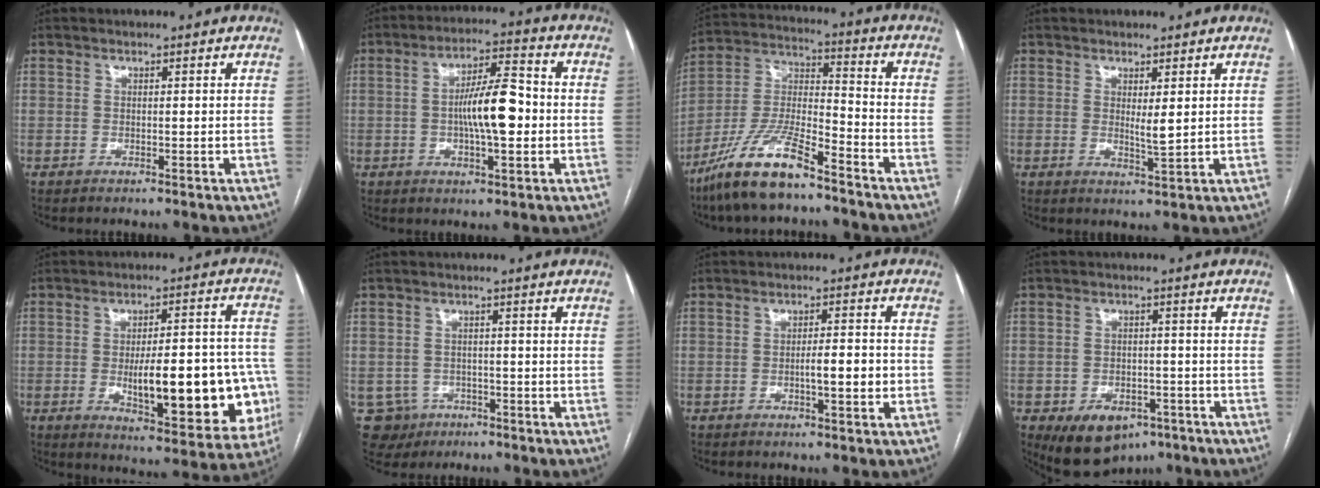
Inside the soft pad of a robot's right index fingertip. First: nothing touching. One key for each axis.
{"total": 10.0, "fx": -0.7, "fy": 2.4, "fz": 9.7, "tx": -0.170, "ty": 0.016, "tz": -0.014}
{"total": 13.7, "fx": -10.0, "fy": 2.3, "fz": 9.1, "tx": -0.193, "ty": -0.009, "tz": -0.190}
{"total": 2.4, "fx": 0.7, "fy": 0.2, "fz": 2.3, "tx": -0.043, "ty": -0.010, "tz": 0.016}
{"total": 20.2, "fx": -4.1, "fy": 5.9, "fz": 18.9, "tx": -0.192, "ty": 0.027, "tz": -0.032}
{"total": 5.5, "fx": -2.3, "fy": 5.0, "fz": 0.3, "tx": -0.004, "ty": 0.009, "tz": -0.031}
{"total": 4.6, "fx": -1.0, "fy": 0.7, "fz": 4.4, "tx": -0.071, "ty": 0.004, "tz": -0.012}
{"total": 9.4, "fx": -5.4, "fy": 6.1, "fz": 4.7, "tx": -0.069, "ty": 0.009, "tz": -0.071}